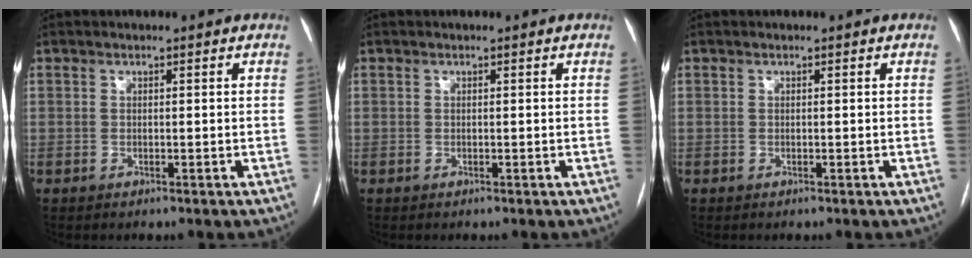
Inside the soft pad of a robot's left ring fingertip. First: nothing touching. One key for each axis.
{"total": 0.0}
{"total": 0.0}